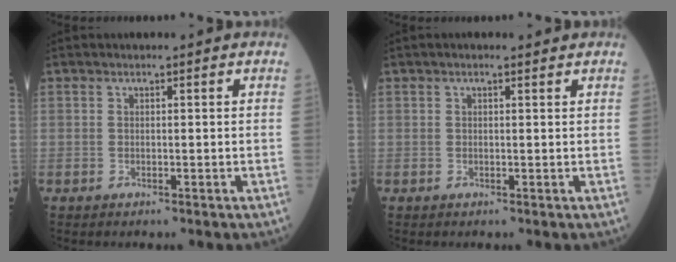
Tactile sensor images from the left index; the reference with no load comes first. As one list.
[{"total": 1.0, "force": [0.8, 0.2, 0.6], "torque": [-0.015, 0.009, 0.011]}]